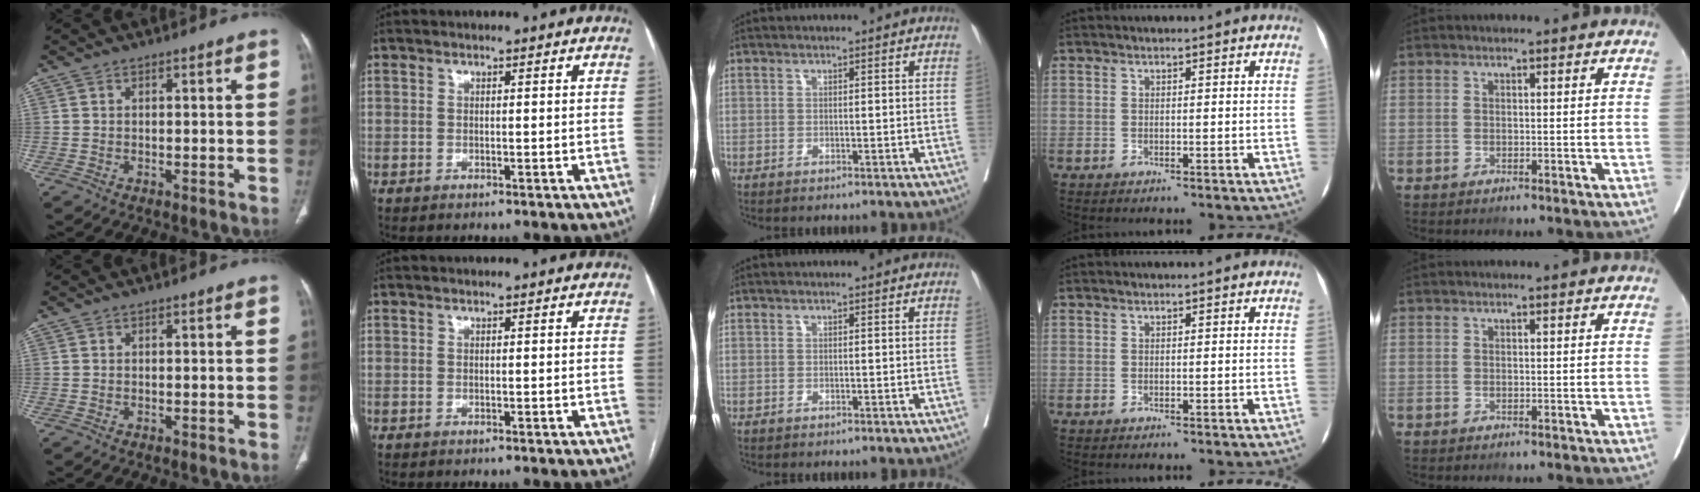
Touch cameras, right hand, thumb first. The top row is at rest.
{}